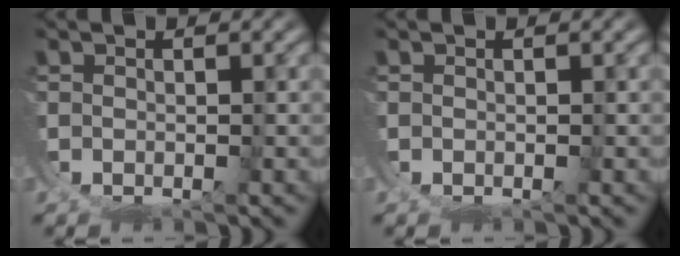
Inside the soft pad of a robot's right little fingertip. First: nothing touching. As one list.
[{"total": 0.0}]